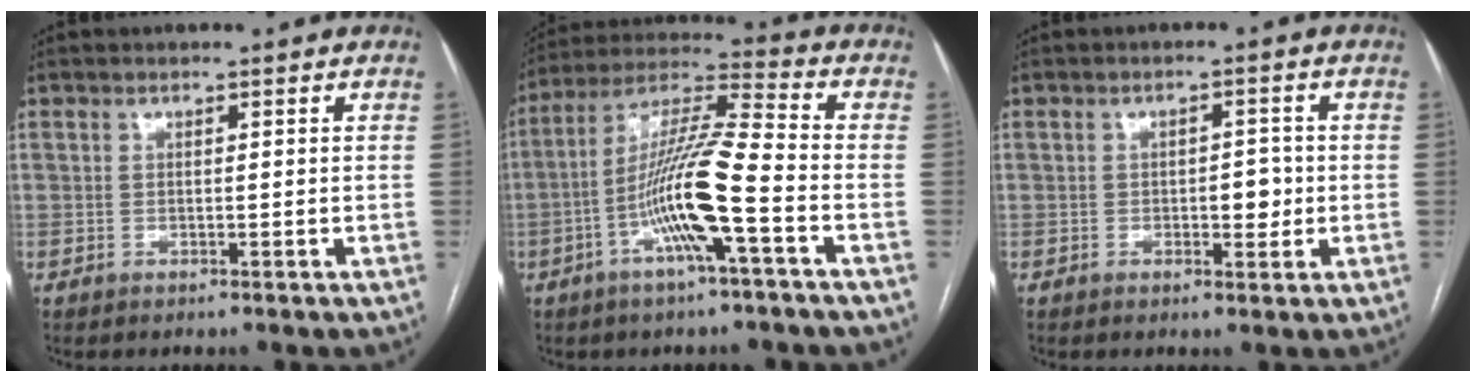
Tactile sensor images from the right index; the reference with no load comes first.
{"total": 13.5, "force": [-4.5, 0.4, 12.7], "torque": [-0.247, 0.009, -0.089]}
{"total": 3.5, "force": [-0.5, 1.7, 3.0], "torque": [-0.037, 0.002, -0.003]}